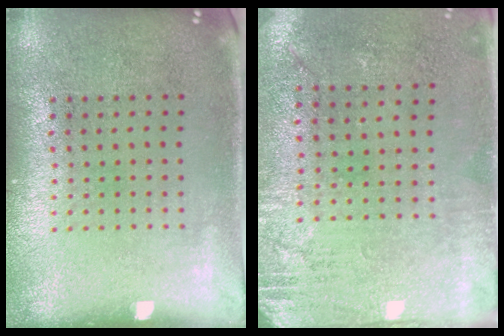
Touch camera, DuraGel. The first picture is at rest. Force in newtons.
{"total": 2.8, "press": 2.4, "slide": 1.5}